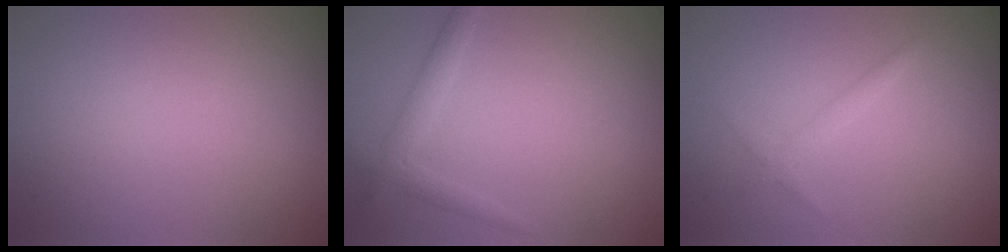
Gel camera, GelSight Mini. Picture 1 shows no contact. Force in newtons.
{"total": 1.8, "press": 1.8, "slide": 0.0}
{"total": 1.1, "press": 1.1, "slide": 0.1}